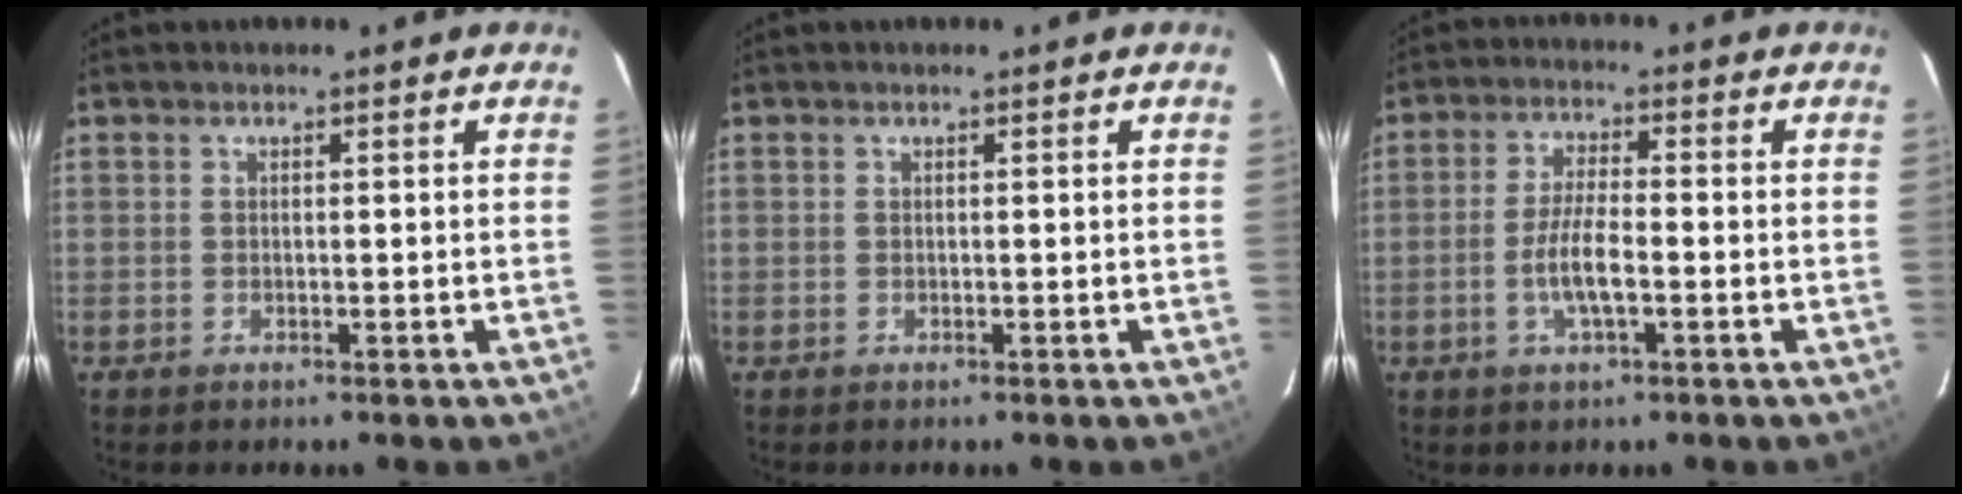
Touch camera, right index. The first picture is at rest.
{"total": 0.0}
{"total": 6.1, "force": [-1.9, 1.4, 5.6], "torque": [-0.114, 0.000, -0.037]}